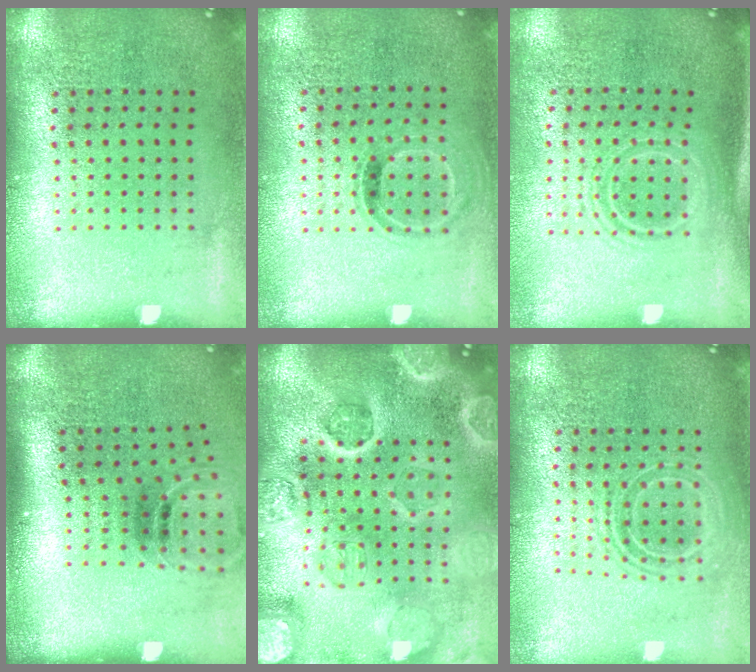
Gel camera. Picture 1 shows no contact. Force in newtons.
{"total": 0.8, "press": 0.7, "slide": 0.4}
{"total": 1.5, "press": 1.1, "slide": 1.0}
{"total": 1.5, "press": 1.1, "slide": 1.1}
{"total": 5.4, "press": 4.6, "slide": 2.8}
{"total": 1.7, "press": 1.3, "slide": 1.0}